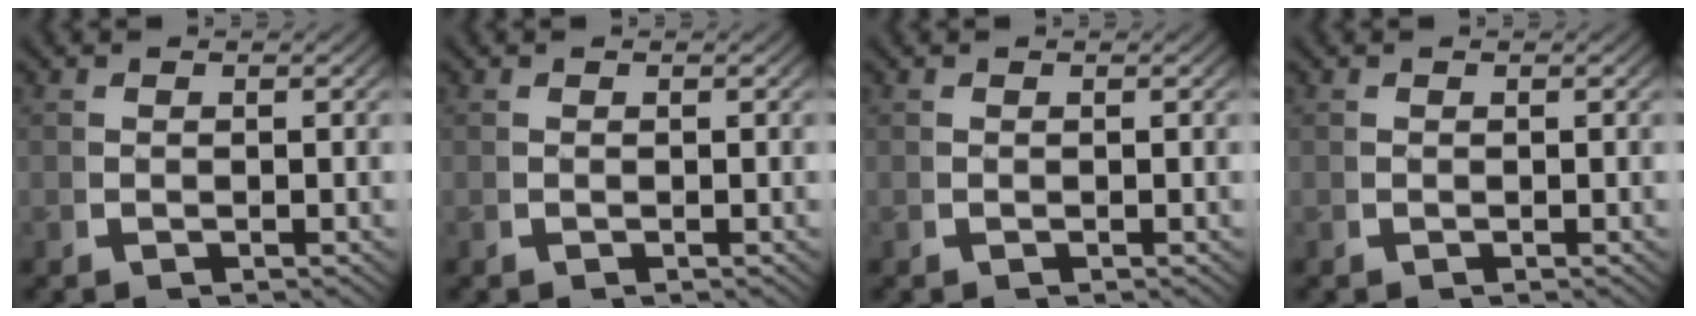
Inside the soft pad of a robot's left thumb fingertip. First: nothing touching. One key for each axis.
{"total": 0.0}
{"total": 0.0}
{"total": 0.0}